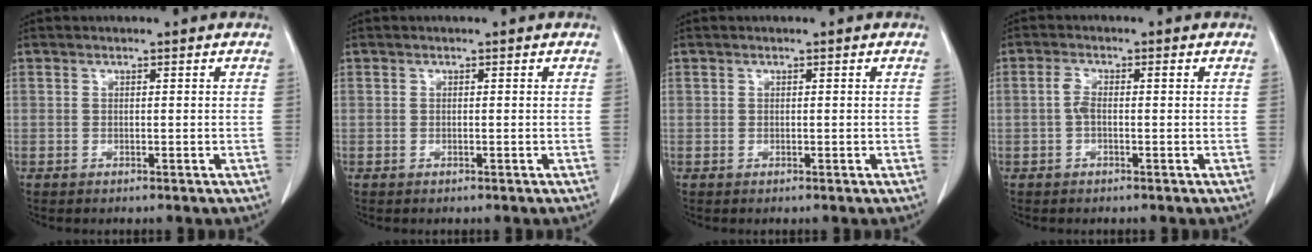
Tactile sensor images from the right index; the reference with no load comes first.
{"total": 0.0}
{"total": 0.0}
{"total": 2.9, "force": [0.2, 1.1, 2.7], "torque": [-0.061, 0.012, 0.001]}